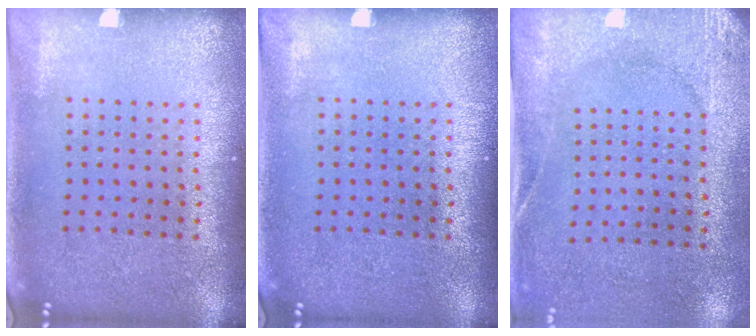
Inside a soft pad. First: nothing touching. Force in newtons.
{"total": 0.0}
{"total": 2.7, "press": 2.1, "slide": 1.6}